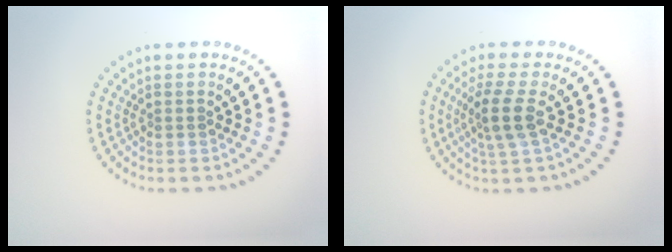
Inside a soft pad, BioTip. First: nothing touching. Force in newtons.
{"total": 3.0, "press": 2.4, "slide": 1.7}